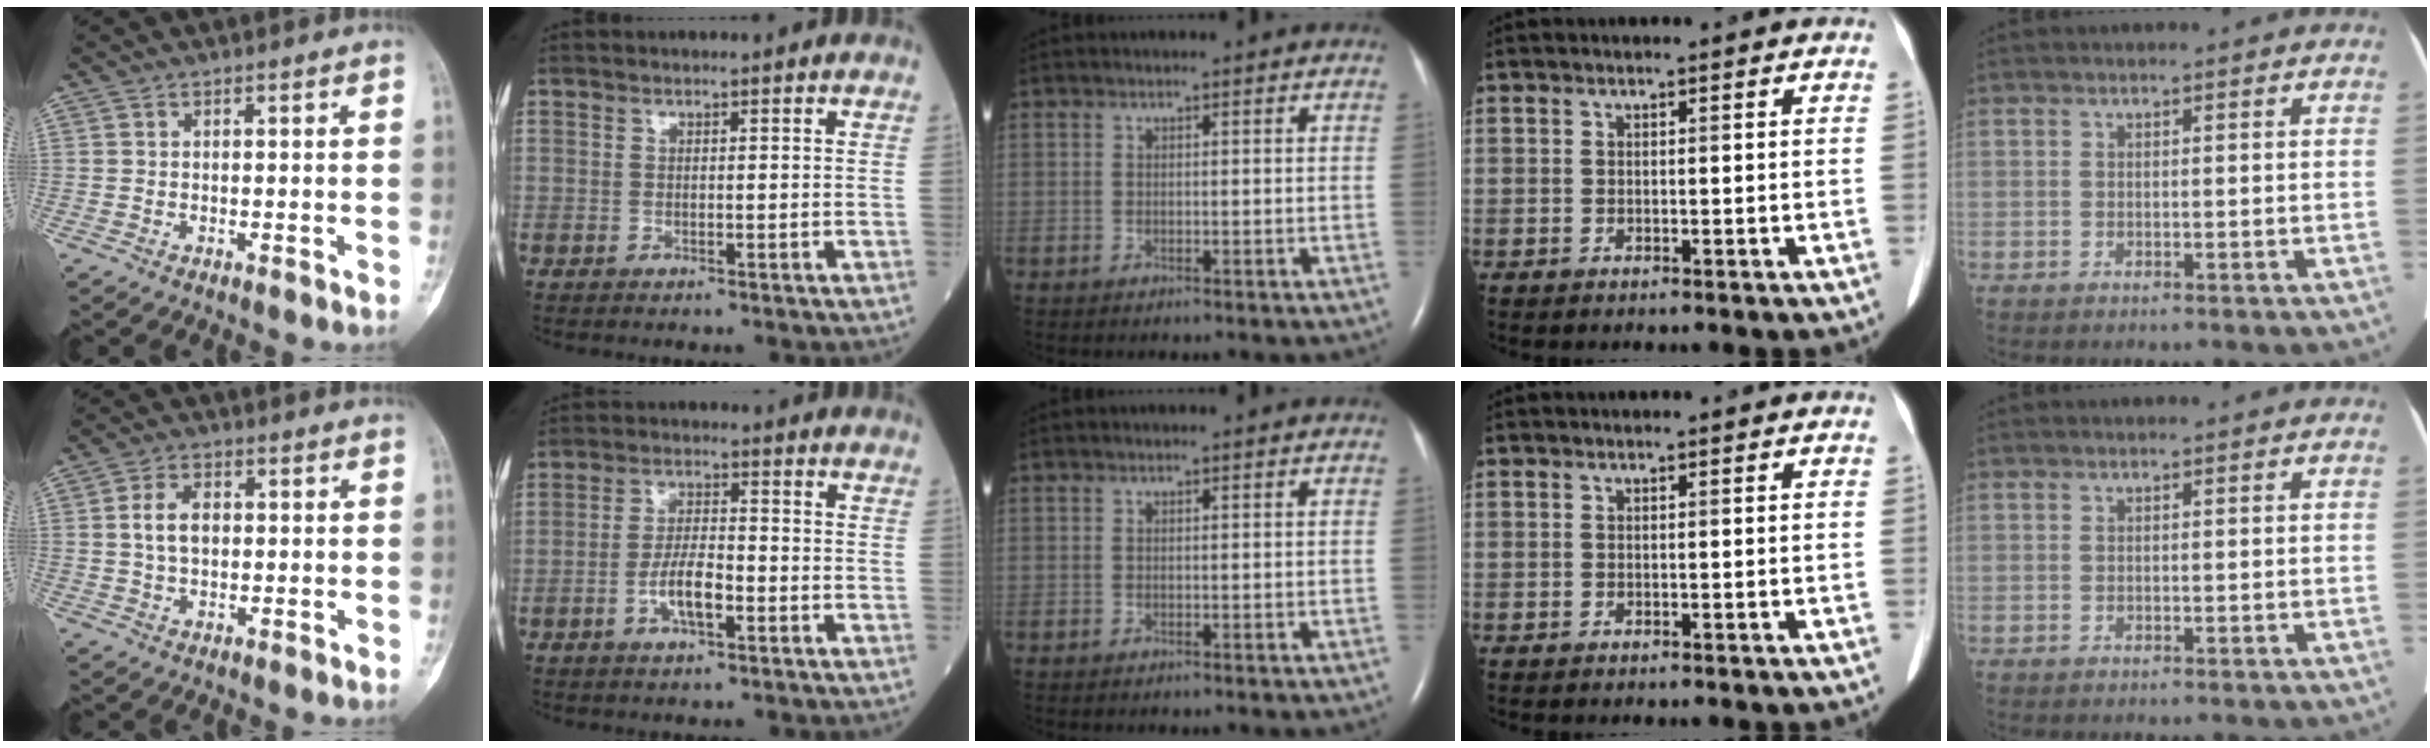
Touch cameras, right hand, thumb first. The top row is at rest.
{"thumb": {"total": 5.3, "force": [0.5, 3.4, 4.0], "torque": [-0.071, 0.008, 0.006]}, "index": {"total": 5.7, "force": [-2.3, 1.6, 5.0], "torque": [-0.100, 0.005, -0.043]}}